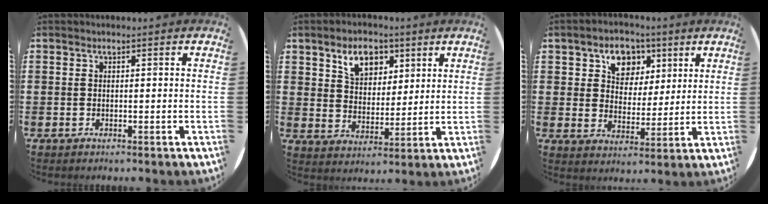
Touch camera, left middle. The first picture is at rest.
{"total": 6.3, "force": [4.2, 4.0, 2.5], "torque": [-0.035, -0.001, 0.072]}
{"total": 6.3, "force": [3.6, 4.7, 2.2], "torque": [-0.043, 0.006, 0.060]}